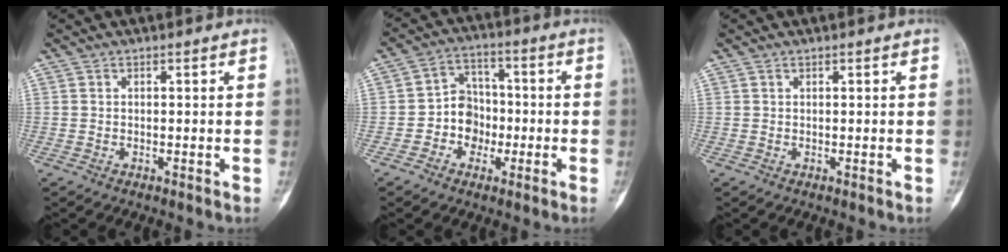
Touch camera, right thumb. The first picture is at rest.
{"total": 7.8, "force": [-2.1, 6.8, 3.3], "torque": [-0.013, 0.032, -0.046]}
{"total": 0.0}